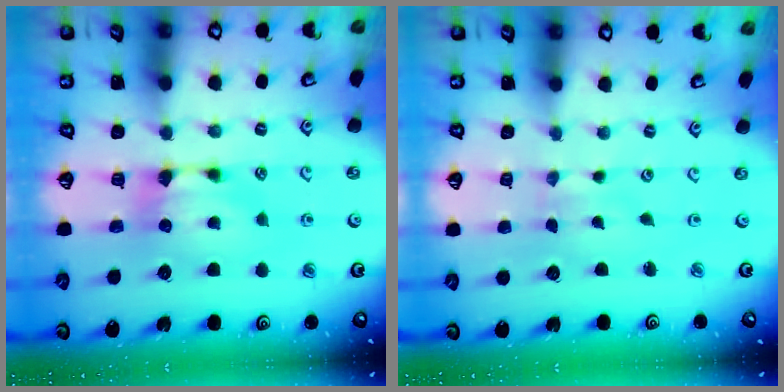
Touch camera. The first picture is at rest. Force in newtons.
{"total": 3.8, "press": 3.8, "slide": 0.2}